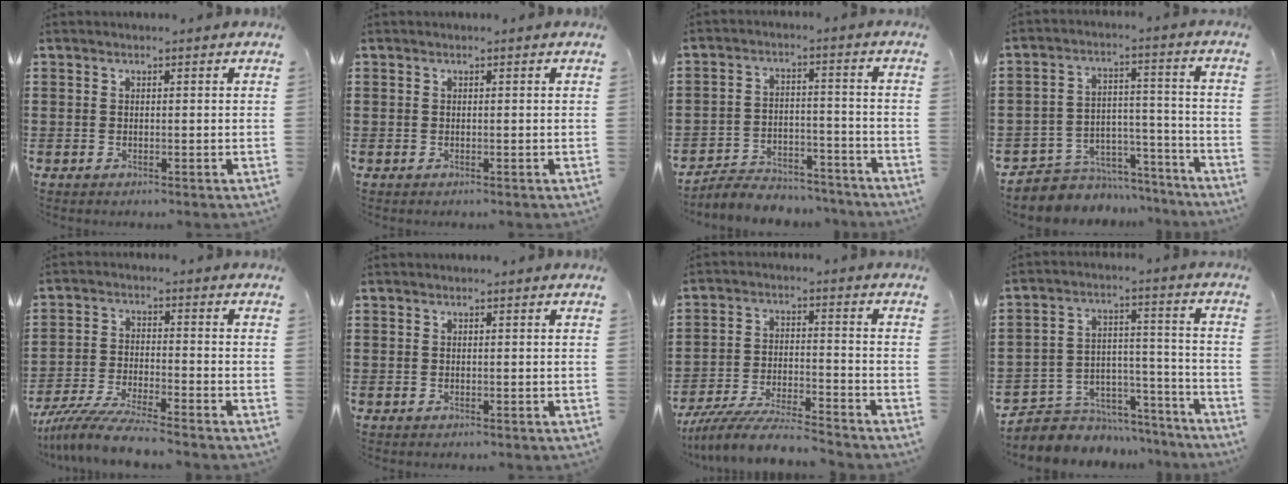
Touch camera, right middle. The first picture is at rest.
{"total": 0.0}
{"total": 5.3, "force": [-5.2, 1.0, 0.6], "torque": [-0.010, 0.014, -0.105]}
{"total": 5.6, "force": [-4.9, 2.6, 0.2], "torque": [-0.007, 0.022, -0.100]}
{"total": 7.2, "force": [-6.6, -0.2, 2.9], "torque": [-0.065, -0.011, -0.130]}
{"total": 0.0}
{"total": 7.8, "force": [-7.3, 0.6, 2.7], "torque": [-0.054, 0.003, -0.140]}
{"total": 5.3, "force": [-4.5, 2.8, 0.2], "torque": [-0.009, 0.018, -0.090]}